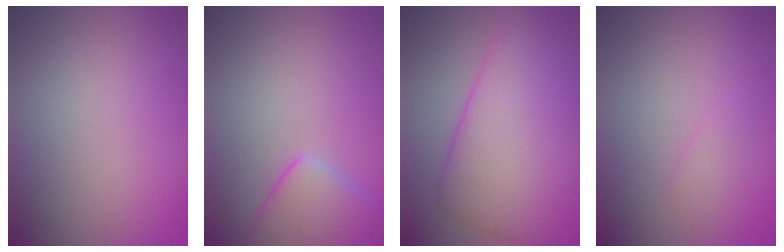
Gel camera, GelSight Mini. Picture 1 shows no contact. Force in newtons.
{"total": 5.2, "press": 5.2, "slide": 0.4}
{"total": 11.0, "press": 11.0, "slide": 0.2}
{"total": 1.0, "press": 1.0, "slide": 0.1}